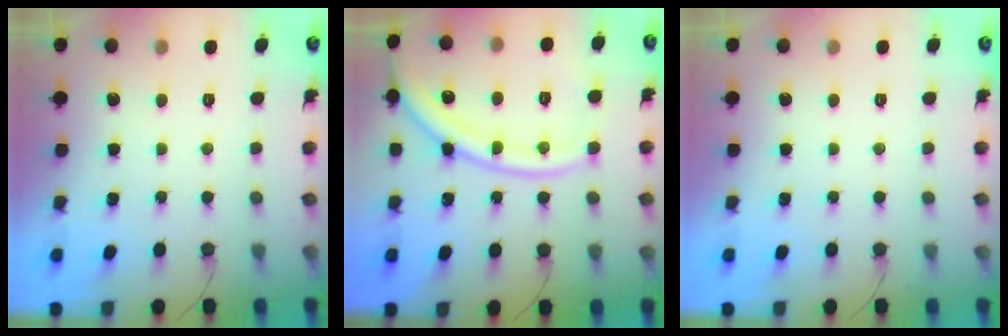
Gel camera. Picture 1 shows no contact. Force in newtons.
{"total": 16.8, "press": 16.7, "slide": 2.0}
{"total": 0.0}